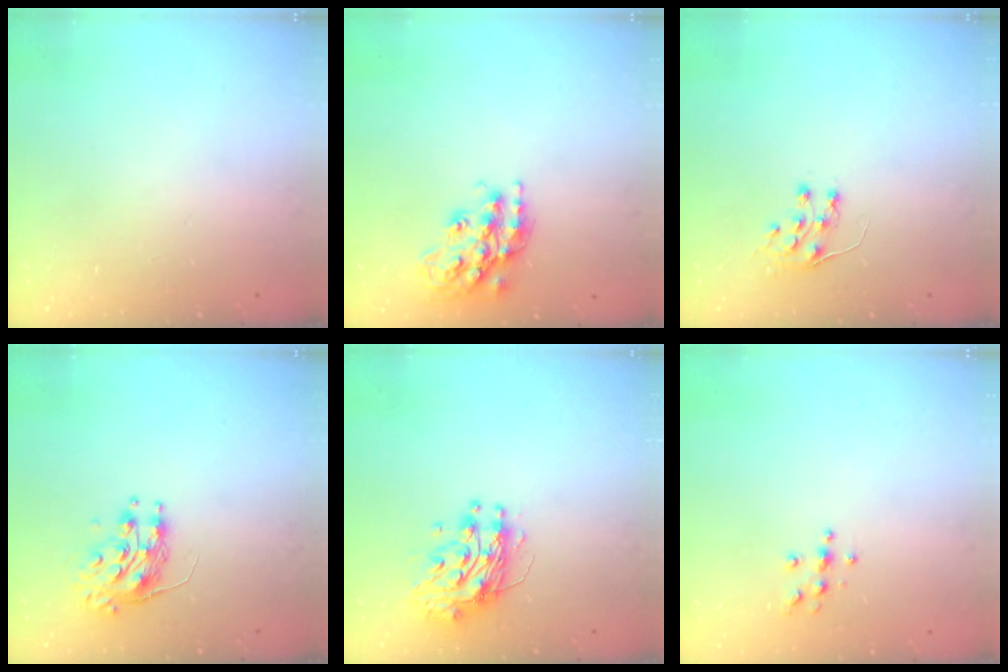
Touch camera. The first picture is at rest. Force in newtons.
{"total": 17.5, "press": 17.5, "slide": 1.3}
{"total": 6.5, "press": 6.4, "slide": 0.6}
{"total": 8.7, "press": 8.7, "slide": 0.8}
{"total": 10.2, "press": 10.2, "slide": 0.8}
{"total": 3.9, "press": 3.9, "slide": 0.6}